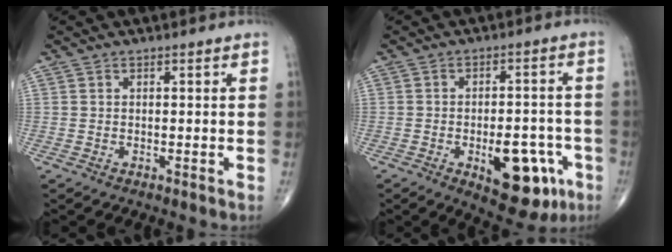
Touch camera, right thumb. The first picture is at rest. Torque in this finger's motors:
{"motor_torque": [2.20, 1.88, 1.79, -0.98, 0.28]}